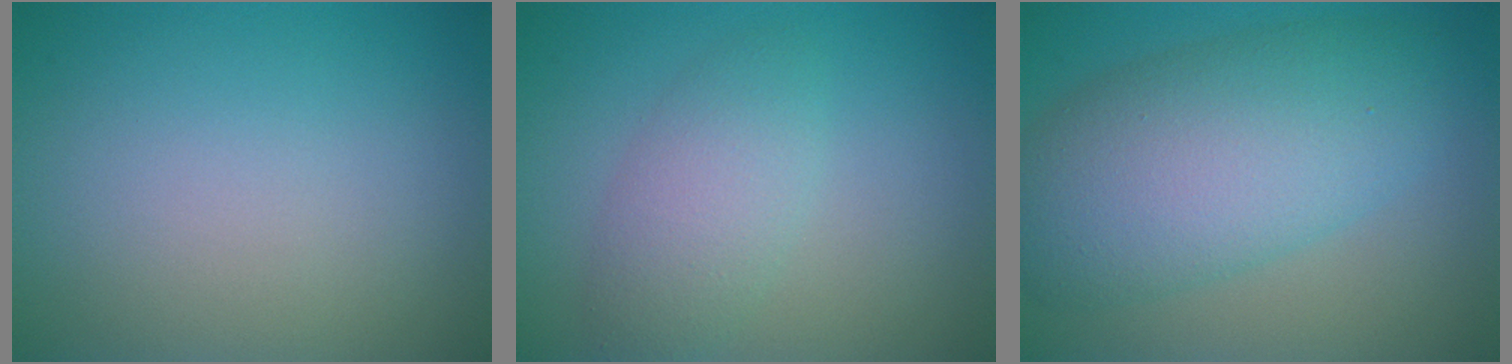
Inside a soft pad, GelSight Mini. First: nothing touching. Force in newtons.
{"total": 3.3, "press": 3.3, "slide": 0.1}
{"total": 9.1, "press": 9.1, "slide": 0.1}